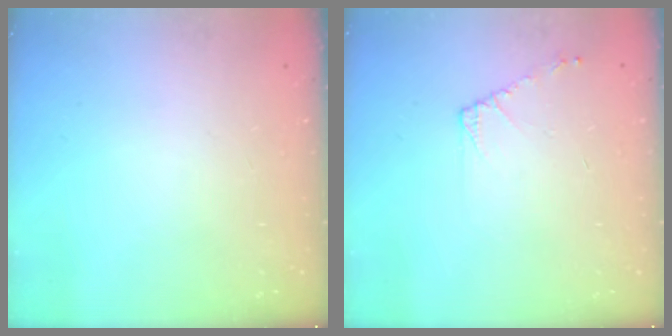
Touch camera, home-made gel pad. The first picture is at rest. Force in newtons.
{"total": 4.7, "press": 4.6, "slide": 0.8}